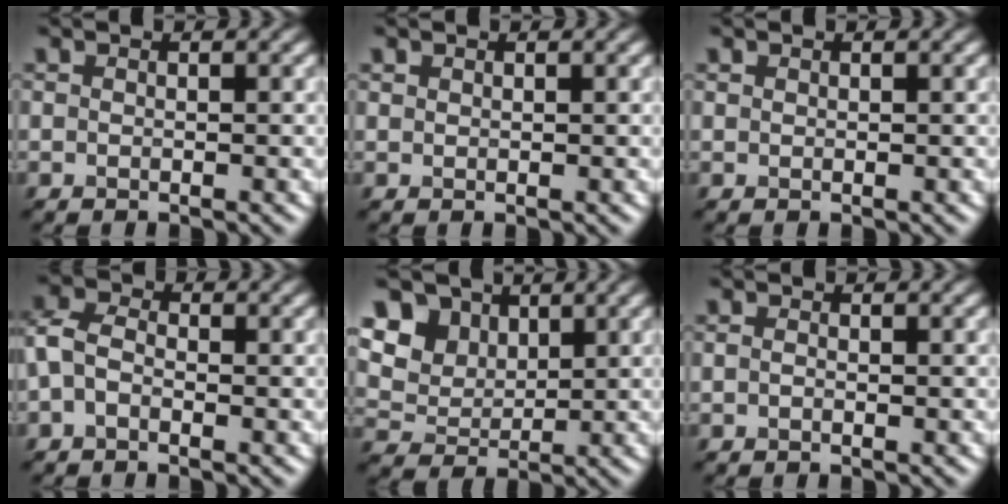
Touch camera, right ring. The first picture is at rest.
{"total": 1.2, "force": [-0.2, -0.8, -0.9], "torque": [-0.003, 0.000, 0.015]}
{"total": 0.9, "force": [-0.2, -0.6, -0.6], "torque": [-0.002, -0.004, 0.008]}
{"total": 2.1, "force": [-1.0, 1.4, 1.3], "torque": [-0.061, 0.010, -0.007]}
{"total": 7.6, "force": [4.5, 5.6, 2.5], "torque": [-0.107, 0.020, 0.102]}
{"total": 0.7, "force": [-0.4, -0.4, -0.3], "torque": [-0.009, -0.006, 0.004]}